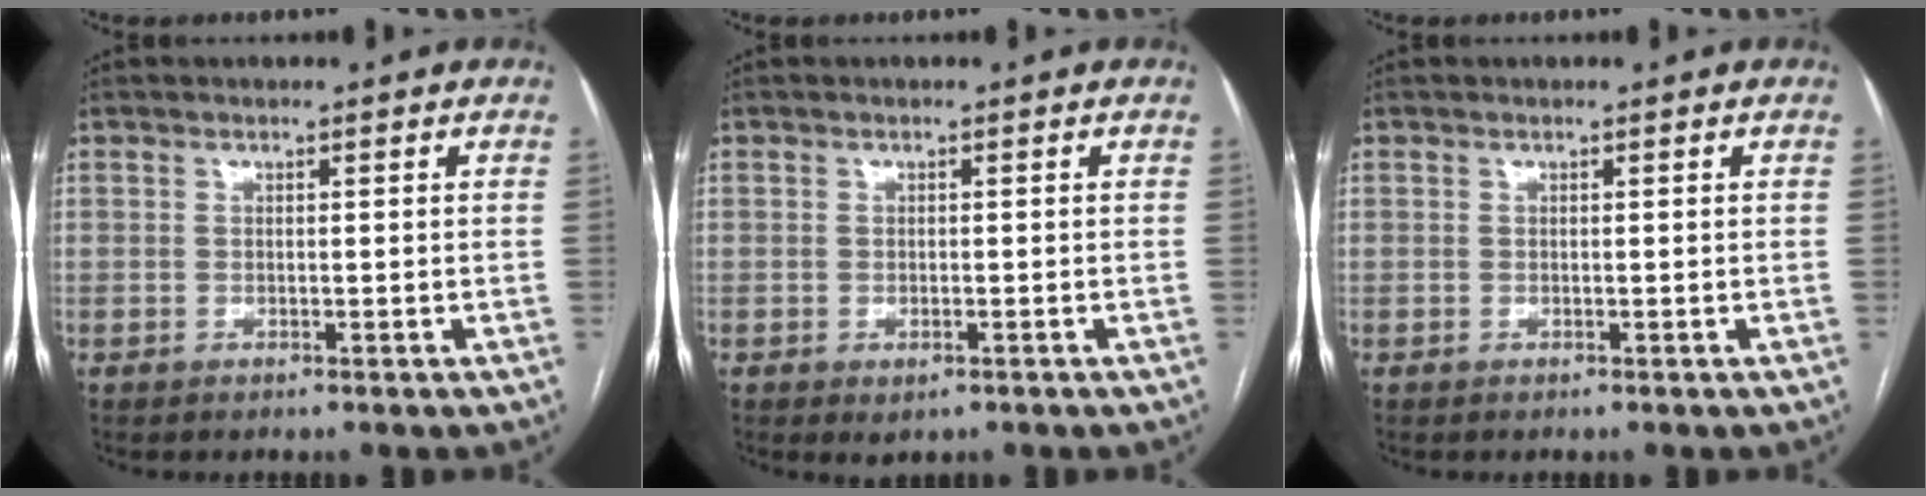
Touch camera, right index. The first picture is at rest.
{"total": 1.7, "force": [-0.8, 0.9, 1.2], "torque": [-0.013, -0.001, -0.003]}
{"total": 0.0}